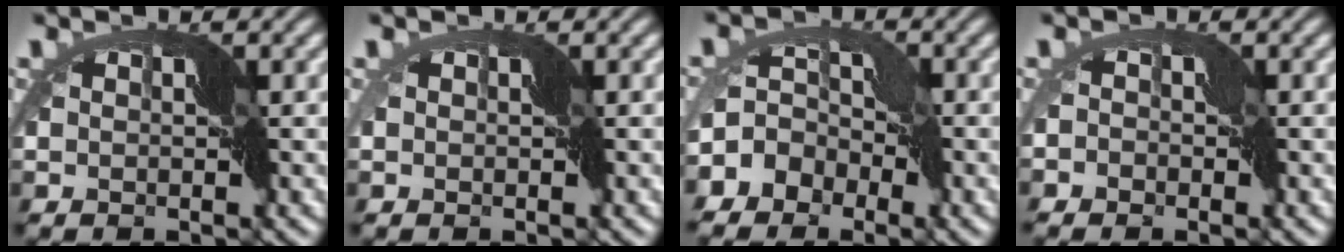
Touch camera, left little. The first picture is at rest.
{"total": 0.0}
{"total": 5.3, "force": [-2.5, 4.1, 2.2], "torque": [-0.027, 0.008, -0.064]}
{"total": 1.9, "force": [-1.4, 1.3, 0.2], "torque": [0.004, 0.010, -0.028]}